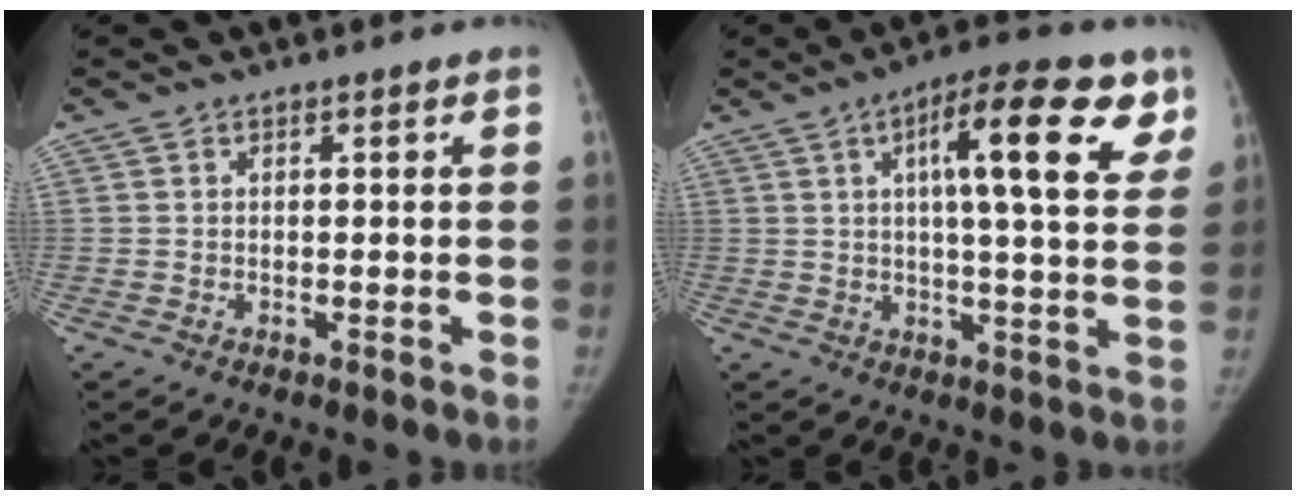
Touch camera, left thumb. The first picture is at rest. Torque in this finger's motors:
{"motor_torque": [0.06, 0.19, 0.52, 0.35, 0.09]}